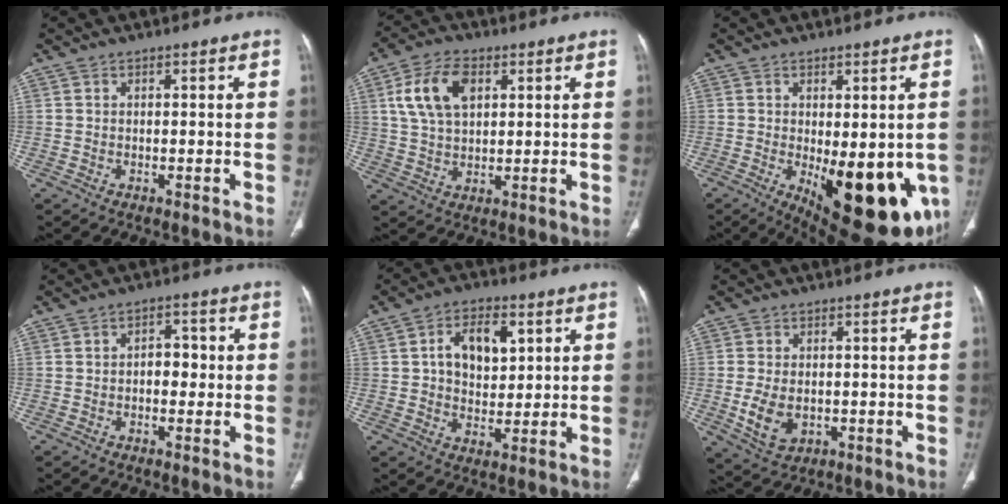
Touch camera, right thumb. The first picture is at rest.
{"total": 10.6, "force": [3.5, 6.4, 7.7], "torque": [-0.141, 0.001, 0.067]}
{"total": 19.4, "force": [-5.4, 8.1, 16.8], "torque": [-0.182, -0.027, -0.050]}
{"total": 4.0, "force": [-0.2, 2.7, 3.0], "torque": [-0.023, 0.014, -0.008]}
{"total": 10.0, "force": [2.7, 6.4, 7.2], "torque": [-0.087, -0.001, 0.047]}
{"total": 7.0, "force": [-1.2, 4.8, 5.0], "torque": [-0.092, -0.004, -0.008]}